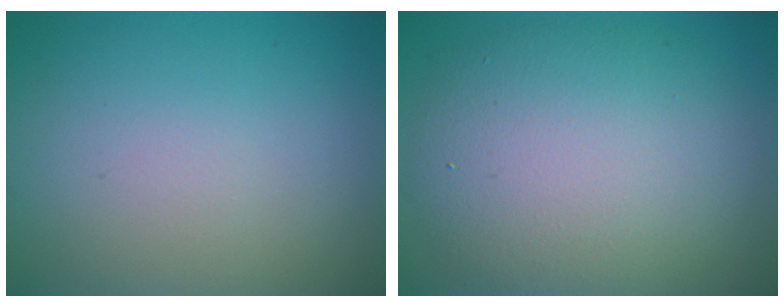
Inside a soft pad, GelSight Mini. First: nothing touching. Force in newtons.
{"total": 9.5, "press": 9.5, "slide": 0.4}